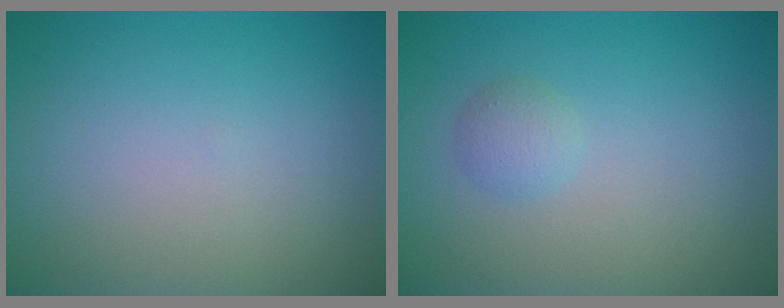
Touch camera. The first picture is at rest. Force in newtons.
{"total": 1.3, "press": 1.3, "slide": 0.0}